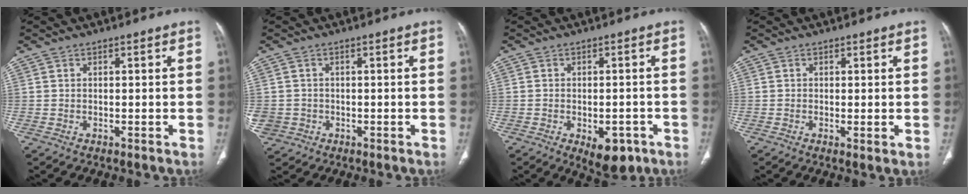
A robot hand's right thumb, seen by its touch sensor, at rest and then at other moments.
{"total": 5.9, "force": [-1.7, 5.2, 2.1], "torque": [-0.071, 0.009, -0.020]}
{"total": 7.0, "force": [-3.3, 3.8, 4.9], "torque": [-0.052, 0.010, -0.033]}
{"total": 1.4, "force": [-0.1, 0.3, 1.4], "torque": [-0.030, -0.008, -0.004]}